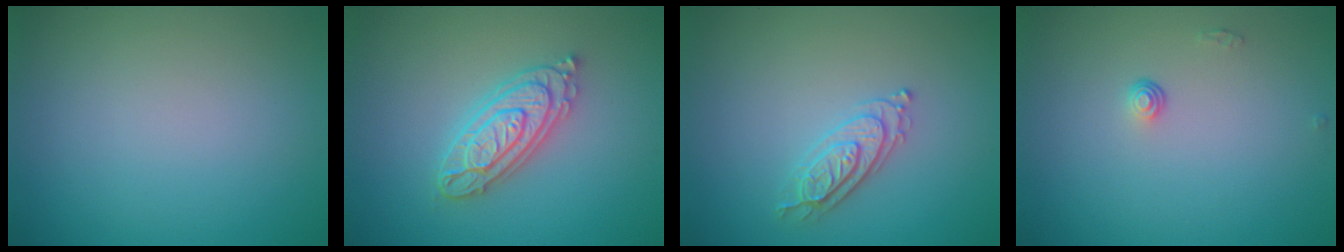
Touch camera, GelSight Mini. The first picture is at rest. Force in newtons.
{"total": 4.0, "press": 4.0, "slide": 0.5}
{"total": 2.4, "press": 2.3, "slide": 0.5}
{"total": 0.8, "press": 0.5, "slide": 0.6}